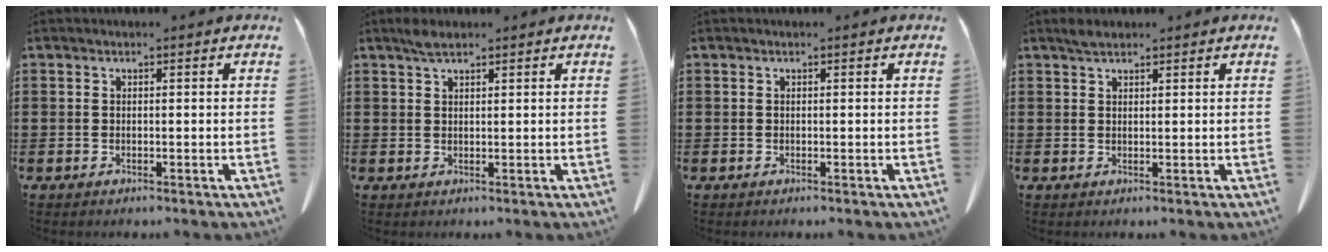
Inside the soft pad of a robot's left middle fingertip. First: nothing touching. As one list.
[{"total": 2.1, "force": [1.5, 0.6, 1.3], "torque": [-0.030, 0.003, 0.027]}, {"total": 0.0}, {"total": 1.6, "force": [1.4, 0.5, 0.7], "torque": [-0.017, 0.002, 0.025]}]